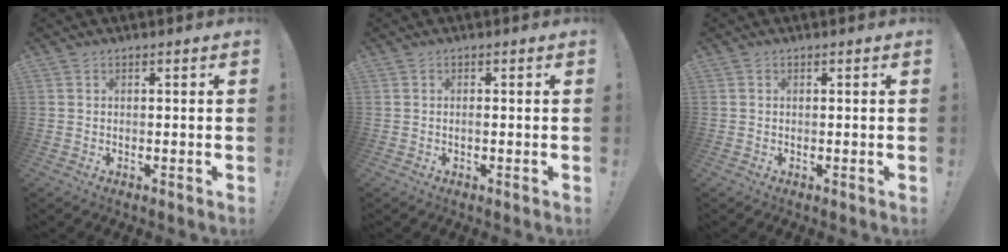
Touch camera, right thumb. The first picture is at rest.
{"total": 0.8, "force": [-0.5, 0.1, 0.6], "torque": [-0.012, 0.001, -0.009]}
{"total": 0.0}